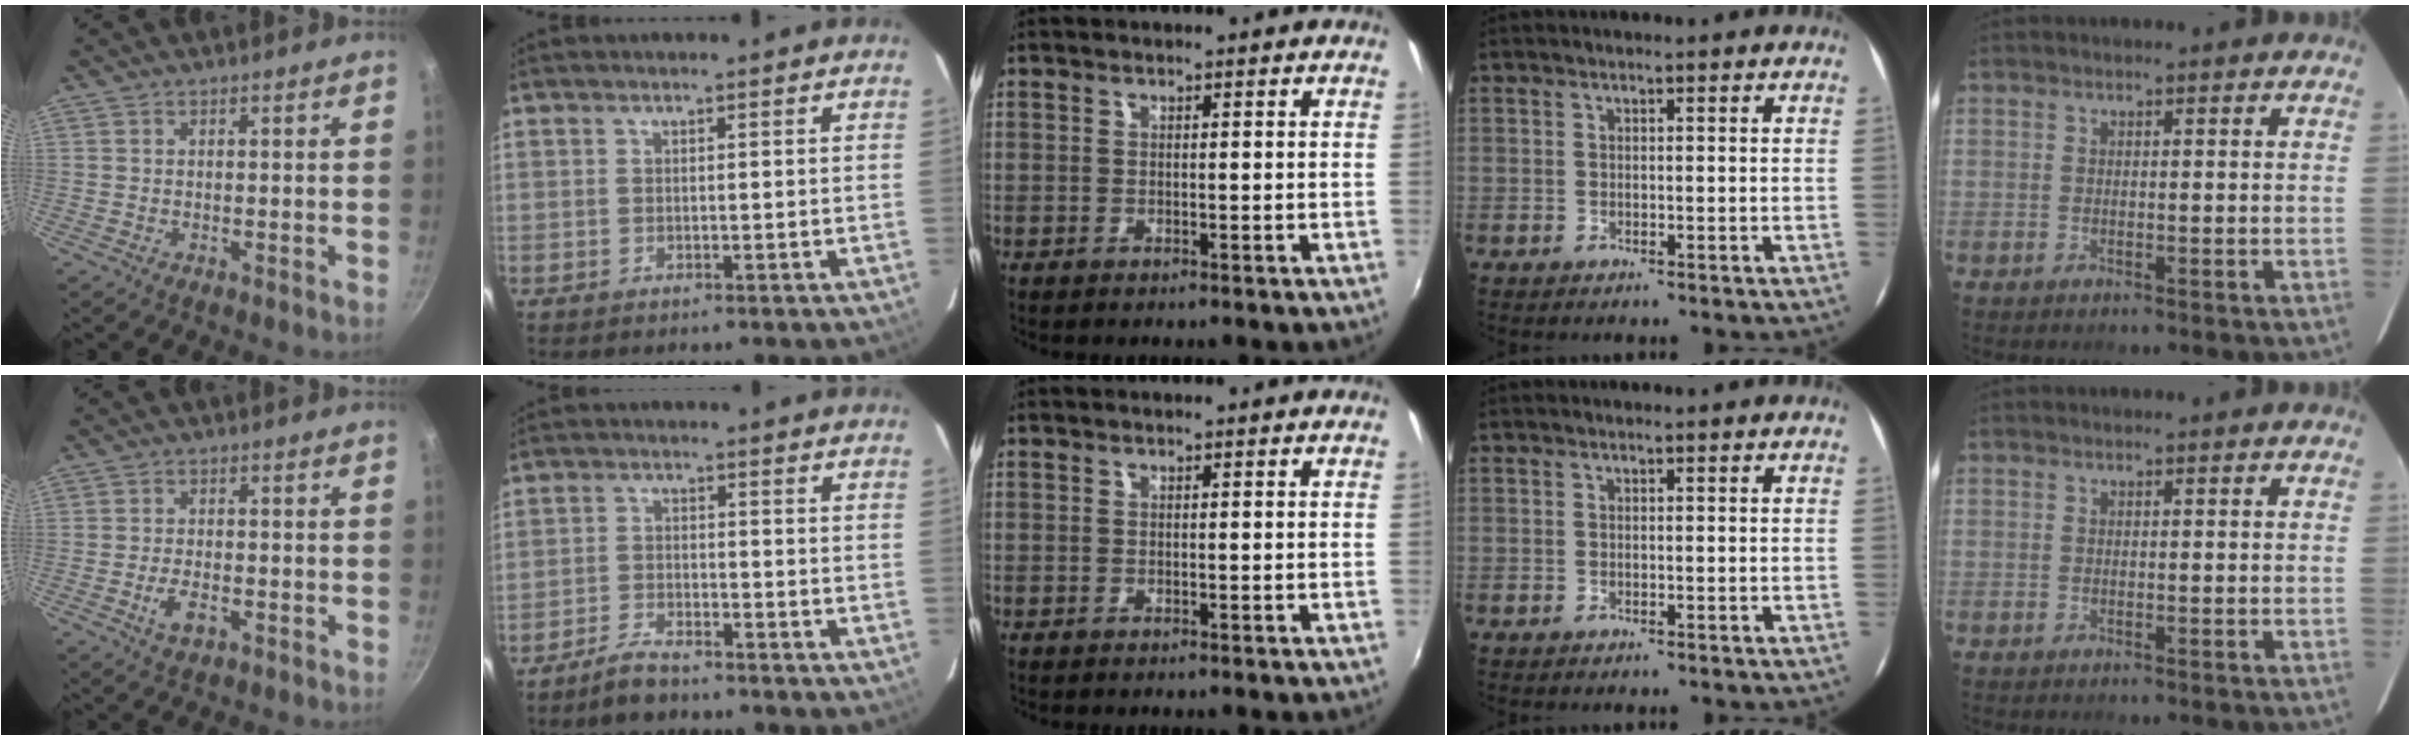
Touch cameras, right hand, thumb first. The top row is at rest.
{"thumb": {"total": 4.4, "force": [-1.7, 2.2, 3.4], "torque": [-0.062, 0.008, -0.031]}, "index": {"total": 4.8, "force": [-4.2, 1.3, 2.0], "torque": [-0.059, 0.001, -0.078]}}